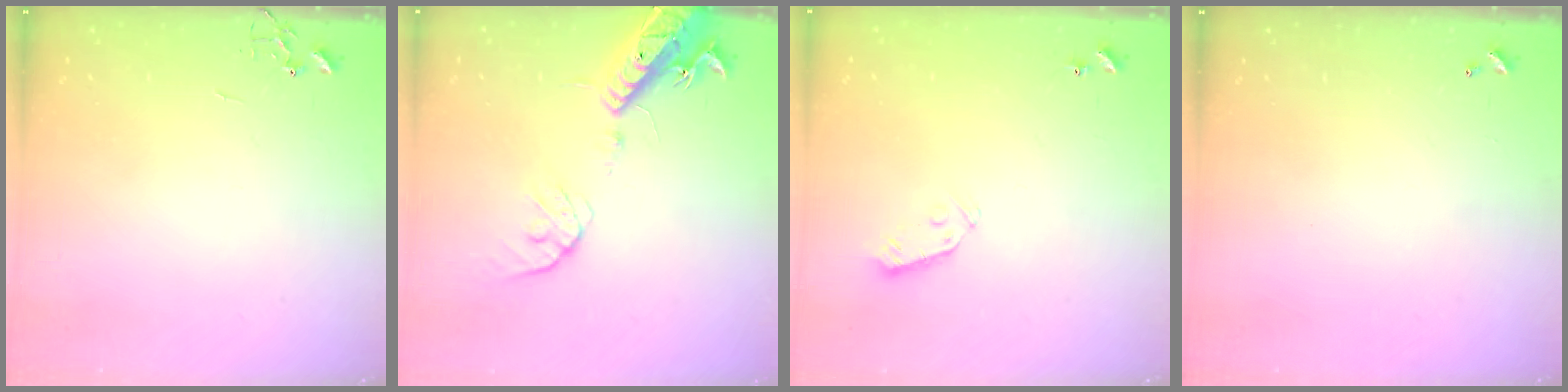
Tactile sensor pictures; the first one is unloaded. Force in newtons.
{"total": 16.0, "press": 15.7, "slide": 3.3}
{"total": 3.6, "press": 3.4, "slide": 0.9}
{"total": 0.0}